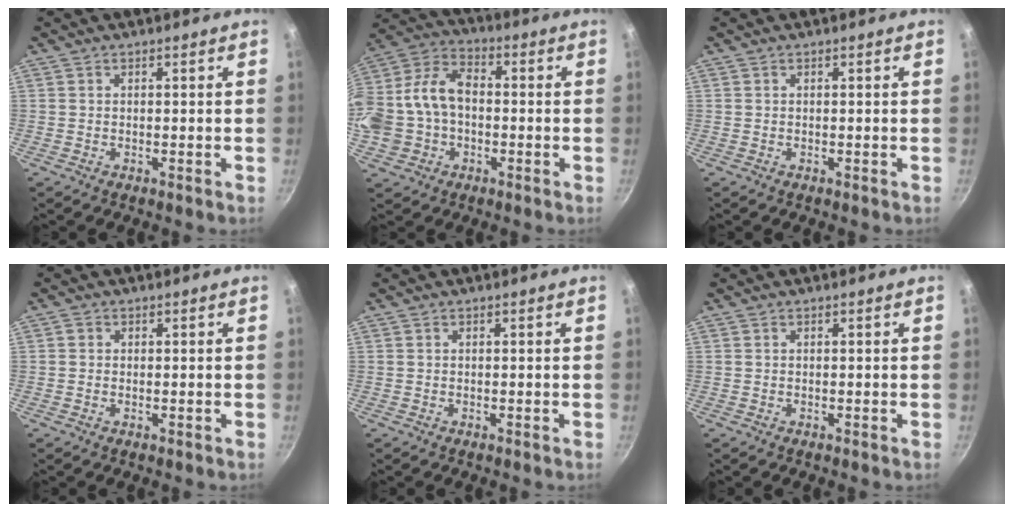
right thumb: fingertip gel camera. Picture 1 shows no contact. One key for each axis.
{"total": 17.6, "fx": -1.4, "fy": 12.9, "fz": 11.8, "tx": -0.242, "ty": 0.051, "tz": -0.031}
{"total": 0.0}
{"total": 0.6, "fx": 0.0, "fy": 0.5, "fz": 0.2, "tx": -0.004, "ty": 0.001, "tz": -0.002}
{"total": 0.0}
{"total": 0.0}